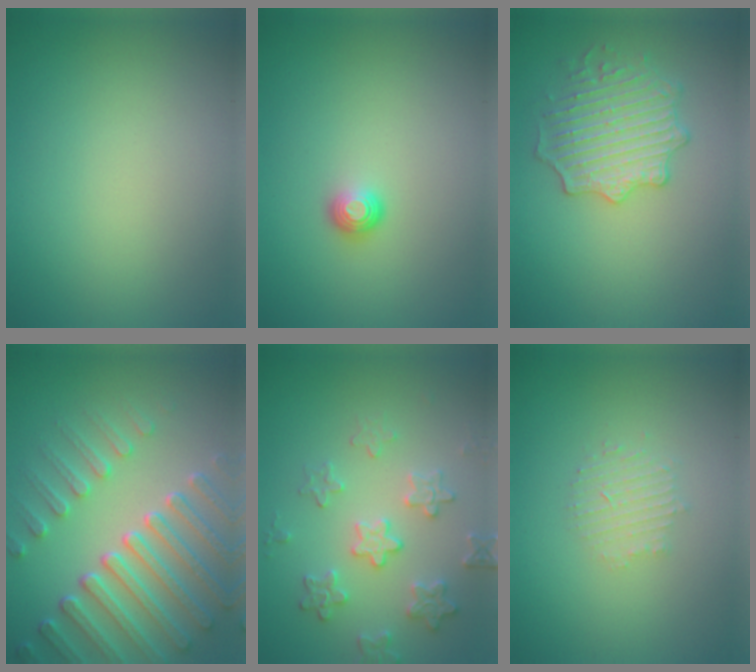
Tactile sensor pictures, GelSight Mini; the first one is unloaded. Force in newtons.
{"total": 1.2, "press": 1.0, "slide": 0.6}
{"total": 3.8, "press": 3.7, "slide": 0.6}
{"total": 7.8, "press": 6.0, "slide": 5.0}
{"total": 3.6, "press": 3.4, "slide": 1.2}
{"total": 1.8, "press": 1.7, "slide": 0.4}